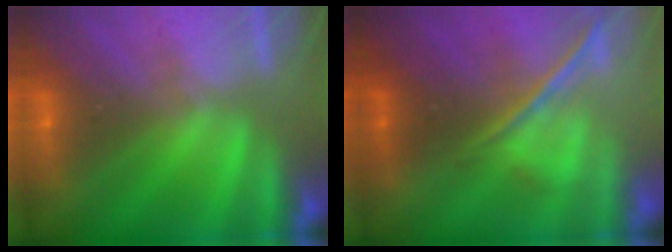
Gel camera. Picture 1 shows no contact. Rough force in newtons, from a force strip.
{"total": 1.7}